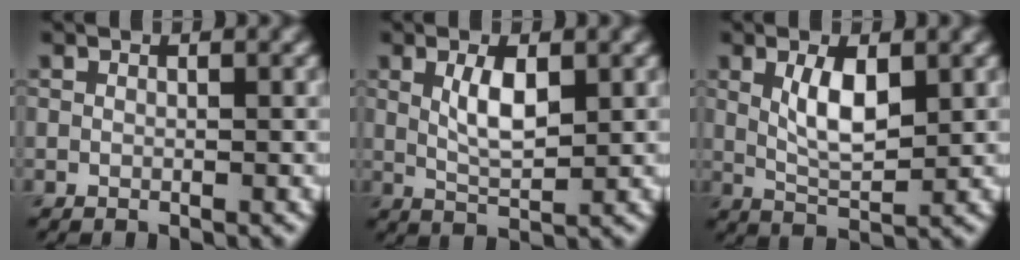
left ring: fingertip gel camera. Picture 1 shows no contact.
{"total": 3.3, "force": [0.9, 1.2, 2.9], "torque": [-0.060, -0.001, 0.018]}
{"total": 3.9, "force": [1.0, 1.5, 3.5], "torque": [-0.070, -0.002, 0.022]}